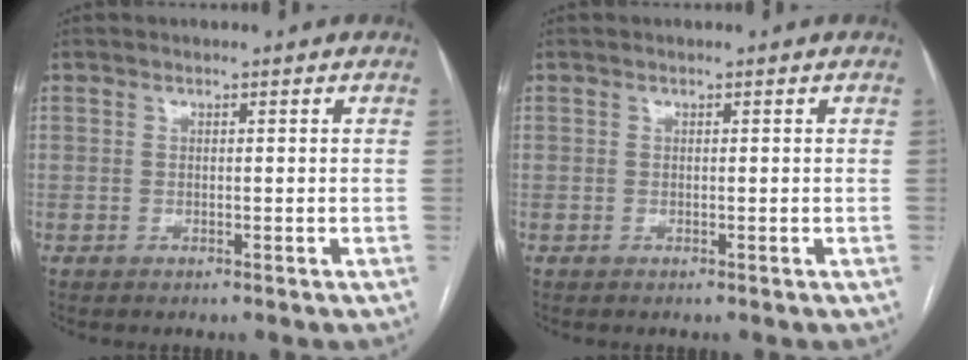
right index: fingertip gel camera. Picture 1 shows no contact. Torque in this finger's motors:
{"motor_torque": [0.00, 0.00, 0.00, 0.00]}